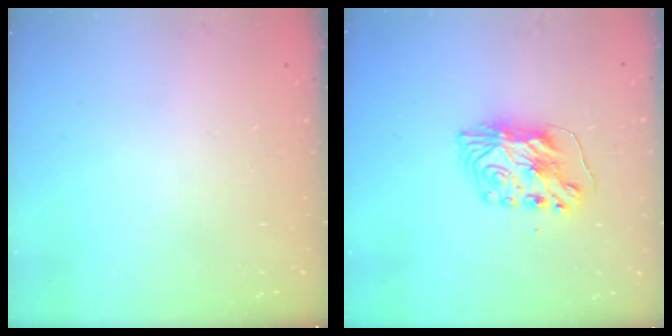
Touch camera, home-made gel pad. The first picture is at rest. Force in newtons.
{"total": 7.7, "press": 7.7, "slide": 0.8}